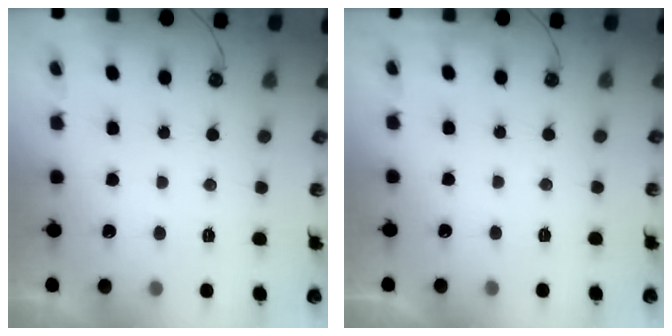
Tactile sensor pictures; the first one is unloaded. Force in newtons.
{"total": 0.0}